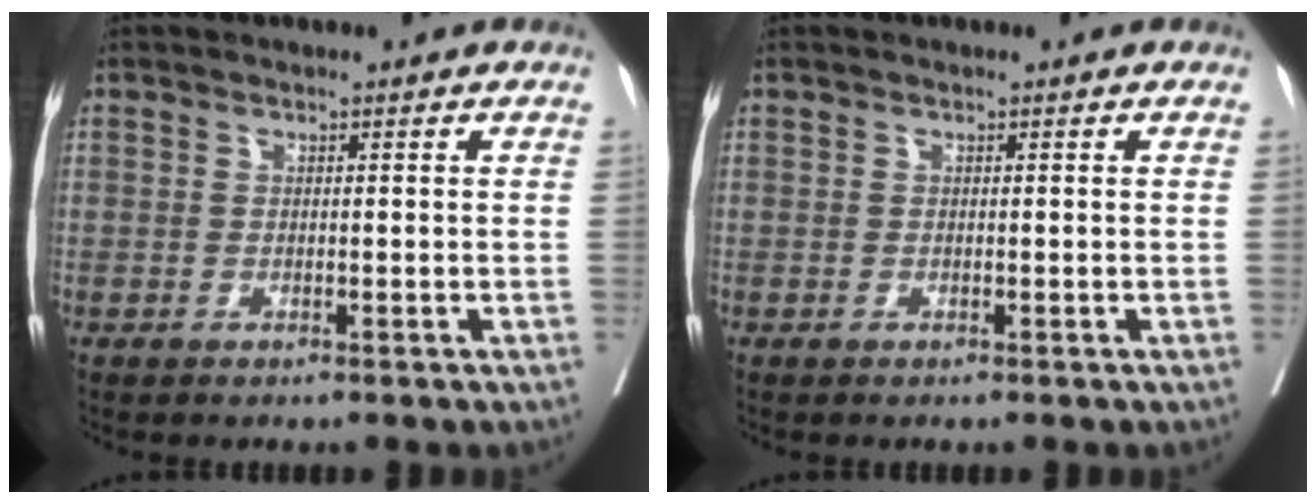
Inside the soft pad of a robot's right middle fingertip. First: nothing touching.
{"total": 0.0}